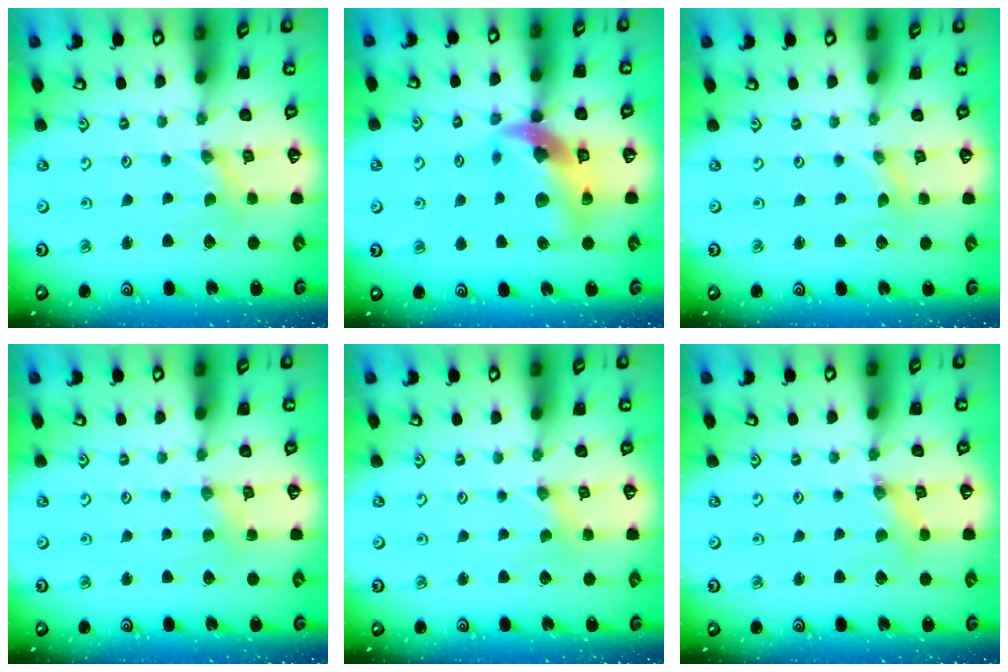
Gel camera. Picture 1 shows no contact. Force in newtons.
{"total": 14.0, "press": 13.9, "slide": 1.9}
{"total": 0.0}
{"total": 1.3, "press": 1.2, "slide": 0.2}
{"total": 0.0}
{"total": 2.1, "press": 2.1, "slide": 0.3}